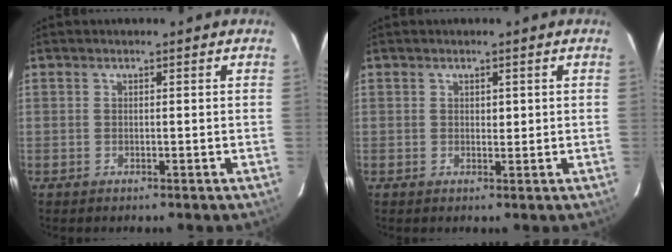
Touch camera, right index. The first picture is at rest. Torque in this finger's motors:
{"motor_torque": [-0.15, 0.18, 0.05, 0.00]}